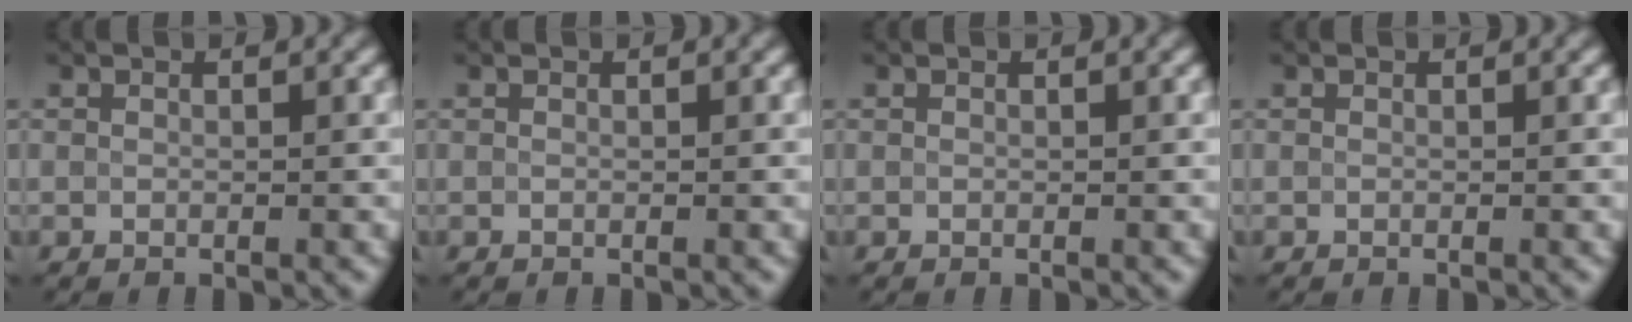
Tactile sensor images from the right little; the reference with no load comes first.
{"total": 0.0}
{"total": 0.0}
{"total": 0.0}